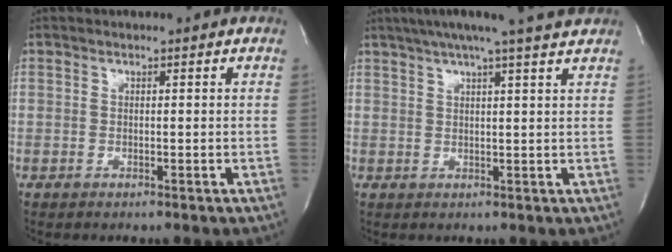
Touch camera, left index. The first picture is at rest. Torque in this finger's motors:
{"motor_torque": [0.50, -0.62, 0.30, 0.03]}